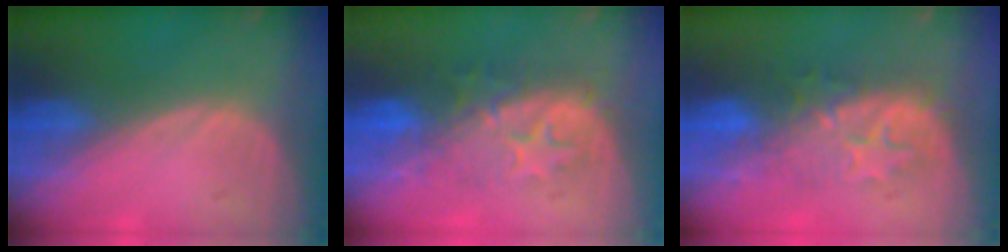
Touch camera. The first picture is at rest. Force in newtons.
{"total": 8.4, "press": 8.3, "slide": 1.1}
{"total": 7.9, "press": 7.8, "slide": 1.3}